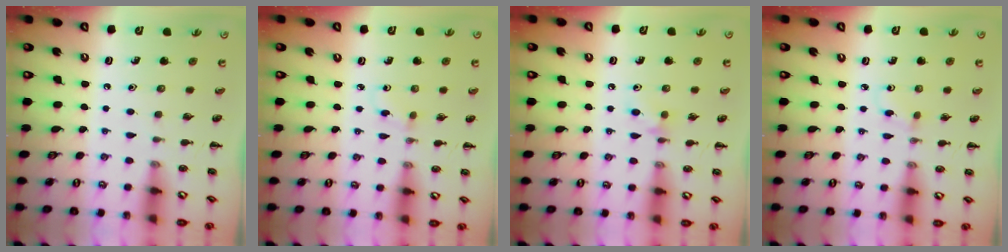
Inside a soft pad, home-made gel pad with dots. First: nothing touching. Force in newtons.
{"total": 1.8, "press": 1.6, "slide": 0.8}
{"total": 4.8, "press": 4.5, "slide": 1.7}
{"total": 1.8, "press": 1.6, "slide": 0.8}